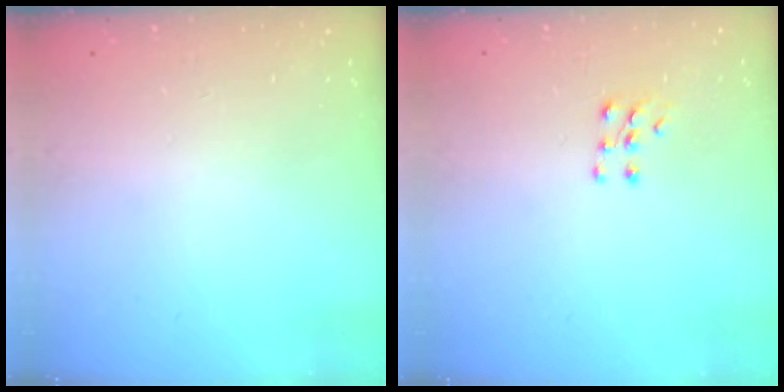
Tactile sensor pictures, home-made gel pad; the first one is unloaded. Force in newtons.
{"total": 5.0, "press": 5.0, "slide": 0.6}